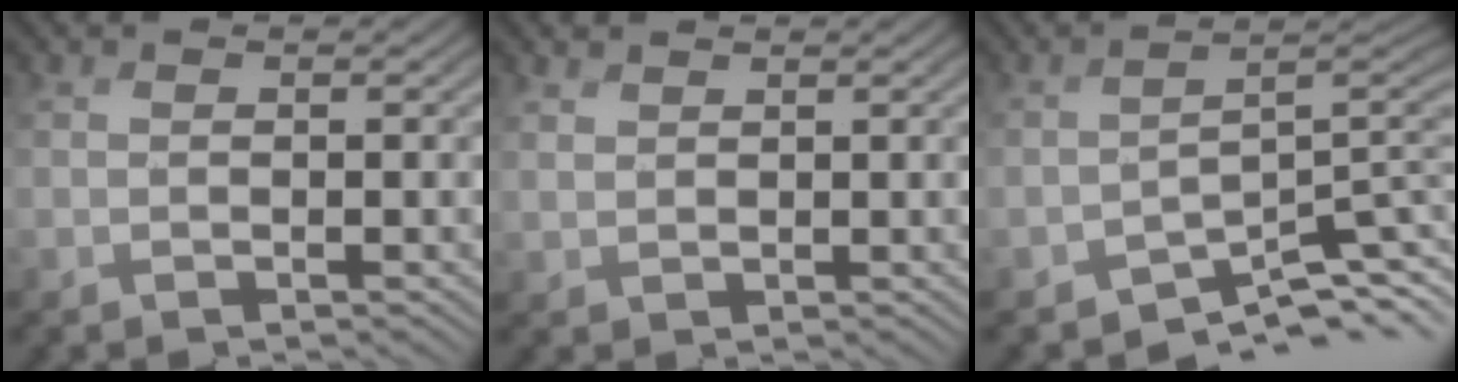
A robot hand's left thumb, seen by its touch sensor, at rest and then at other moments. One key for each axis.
{"total": 1.9, "fx": 1.6, "fy": -0.1, "fz": -1.0, "tx": 0.013, "ty": 0.000, "tz": 0.031}
{"total": 6.1, "fx": -5.2, "fy": 1.2, "fz": 2.8, "tx": -0.040, "ty": -0.008, "tz": -0.078}